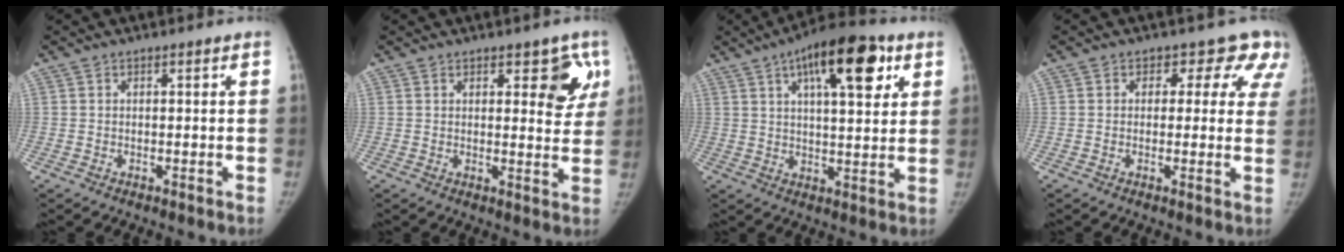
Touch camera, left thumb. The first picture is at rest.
{"total": 6.6, "force": [3.2, 3.1, 4.9], "torque": [-0.019, -0.016, 0.034]}
{"total": 16.1, "force": [7.4, 5.9, 13.1], "torque": [-0.167, -0.009, 0.107]}
{"total": 8.0, "force": [5.3, 5.6, 2.5], "torque": [0.030, -0.009, 0.031]}